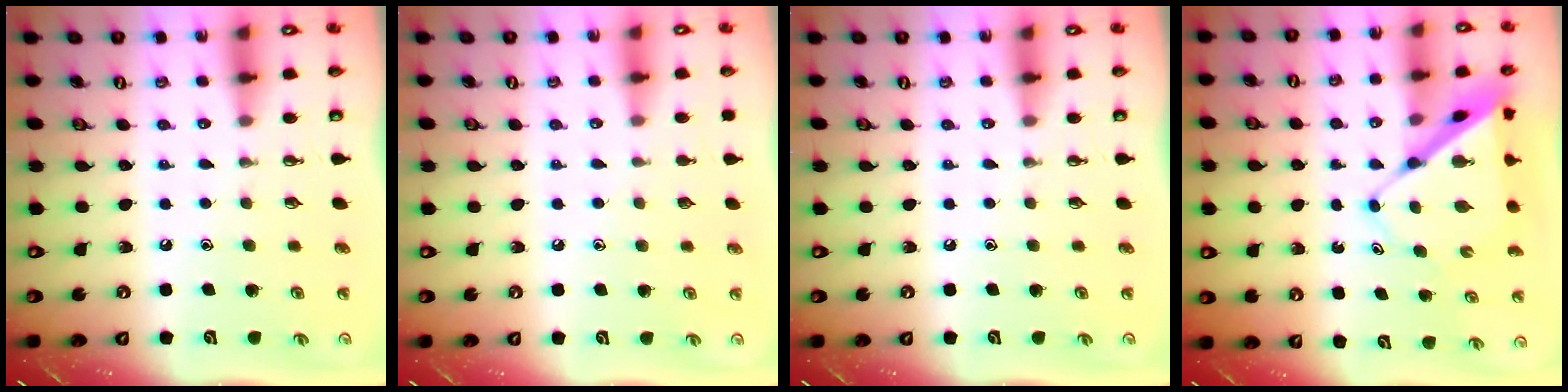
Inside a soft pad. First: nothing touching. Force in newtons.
{"total": 3.0, "press": 2.9, "slide": 0.3}
{"total": 0.0}
{"total": 9.3, "press": 9.3, "slide": 0.6}